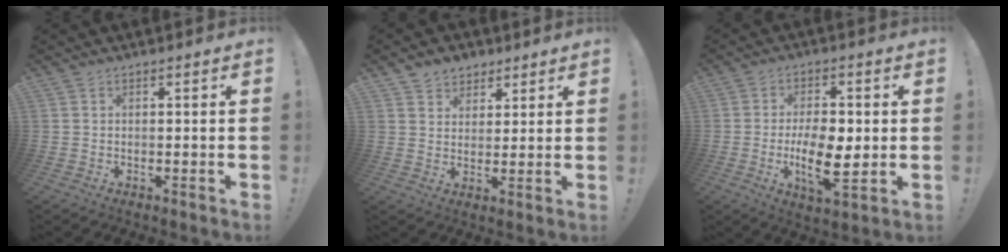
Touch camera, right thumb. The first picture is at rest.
{"total": 5.8, "force": [3.7, 4.5, 0.3], "torque": [0.001, -0.026, 0.070]}
{"total": 12.1, "force": [-1.5, 5.3, 10.8], "torque": [-0.189, -0.007, -0.030]}